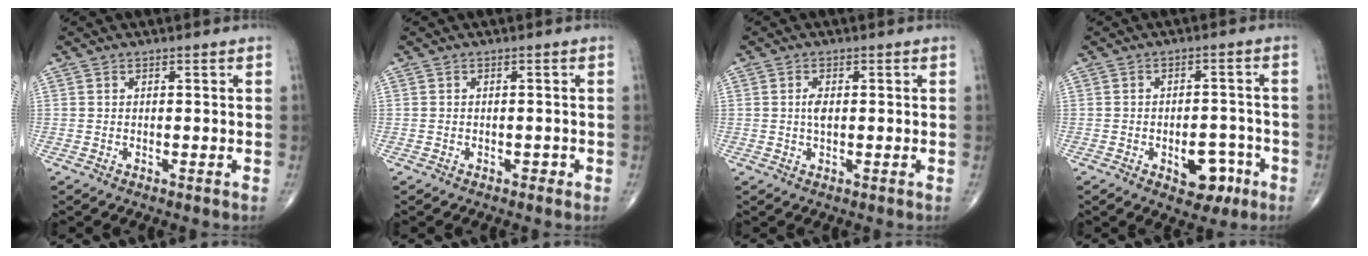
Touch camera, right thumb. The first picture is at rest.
{"total": 0.8, "force": [-0.5, 0.6, 0.2], "torque": [-0.001, 0.002, -0.011]}
{"total": 2.2, "force": [0.2, 1.2, 1.9], "torque": [-0.037, 0.000, 0.002]}
{"total": 7.6, "force": [-3.3, 4.4, 5.2], "torque": [-0.044, 0.028, -0.038]}